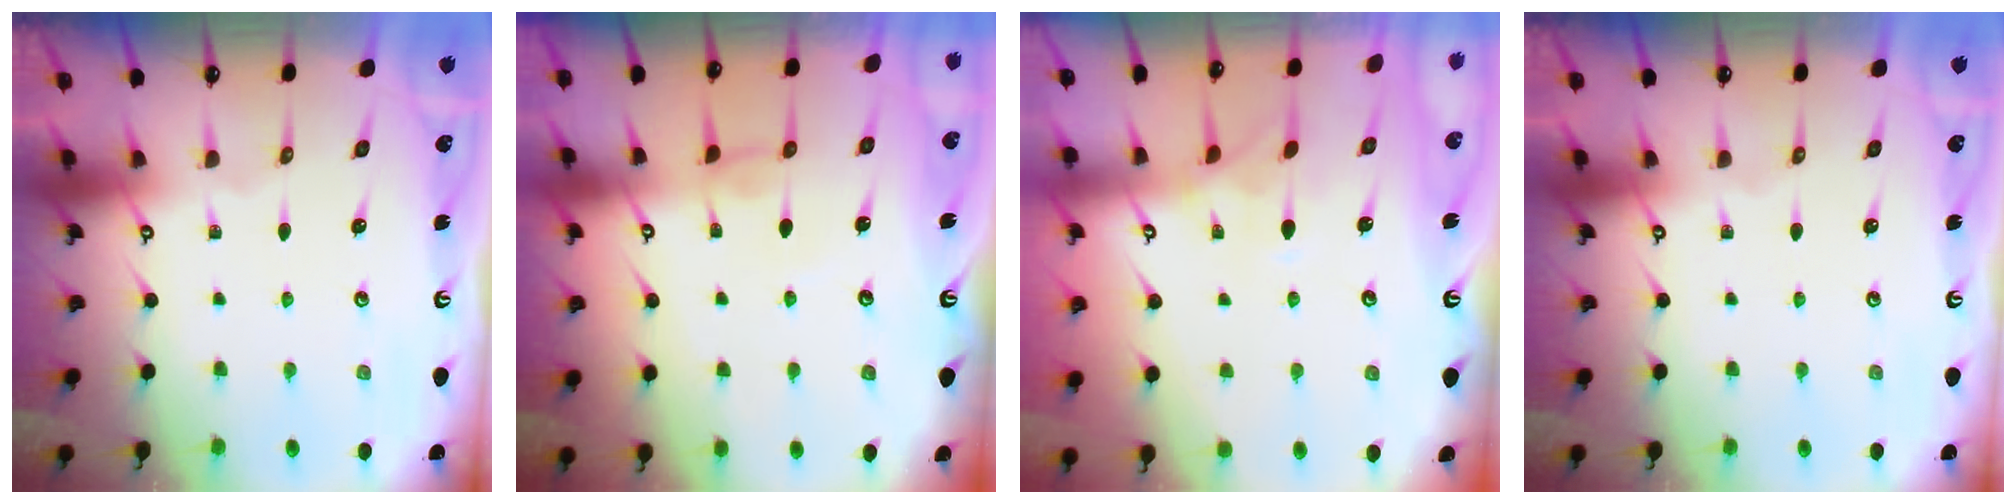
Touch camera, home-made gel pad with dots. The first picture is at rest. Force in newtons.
{"total": 0.8, "press": 0.8, "slide": 0.3}
{"total": 1.2, "press": 0.8, "slide": 0.9}
{"total": 0.0}